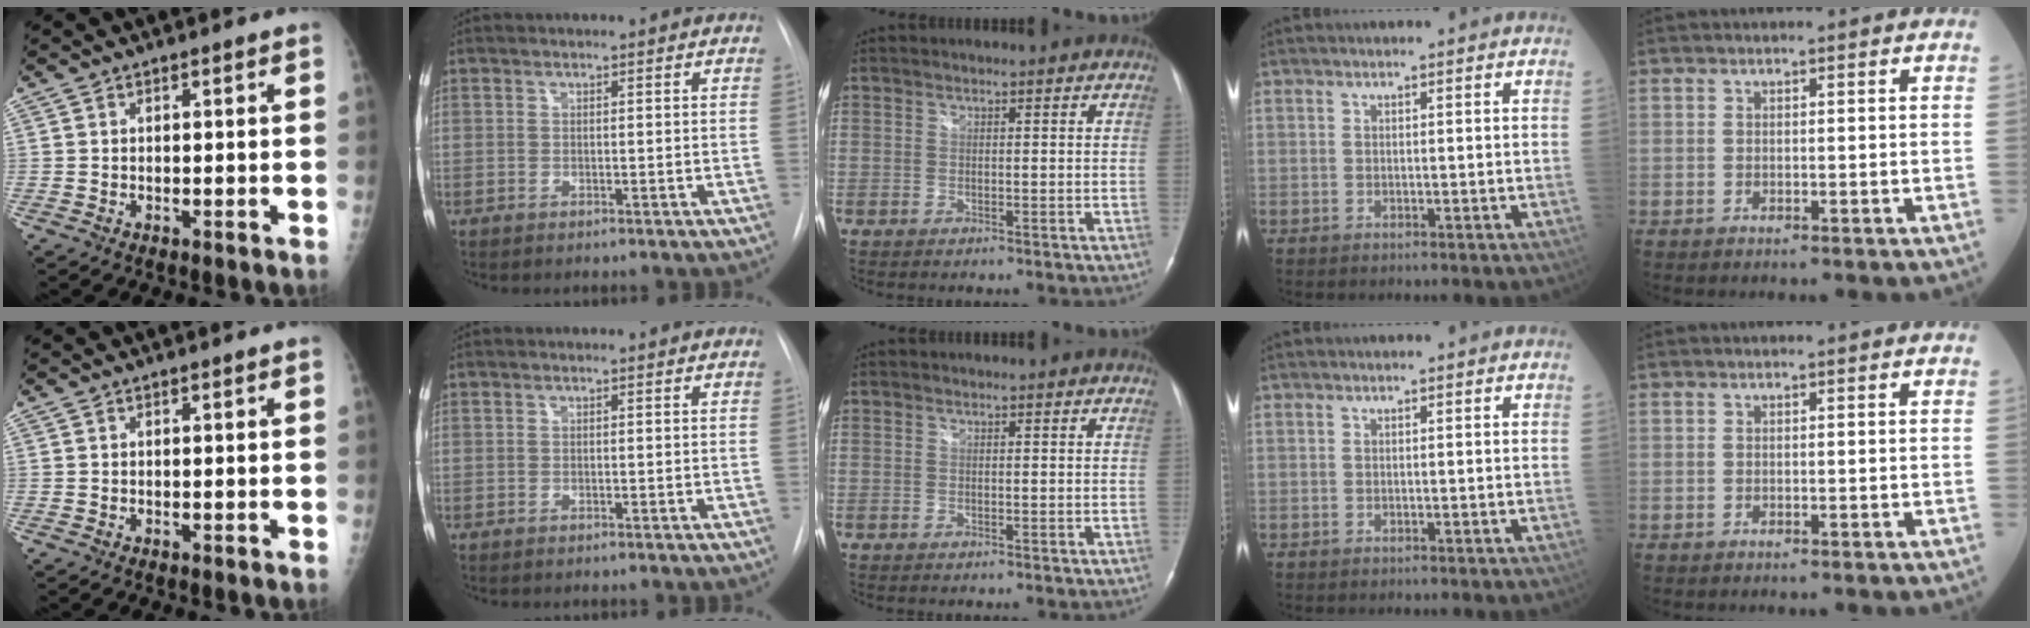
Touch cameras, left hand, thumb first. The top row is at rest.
{}